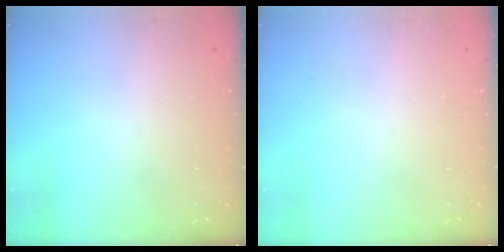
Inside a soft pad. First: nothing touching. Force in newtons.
{"total": 0.0}